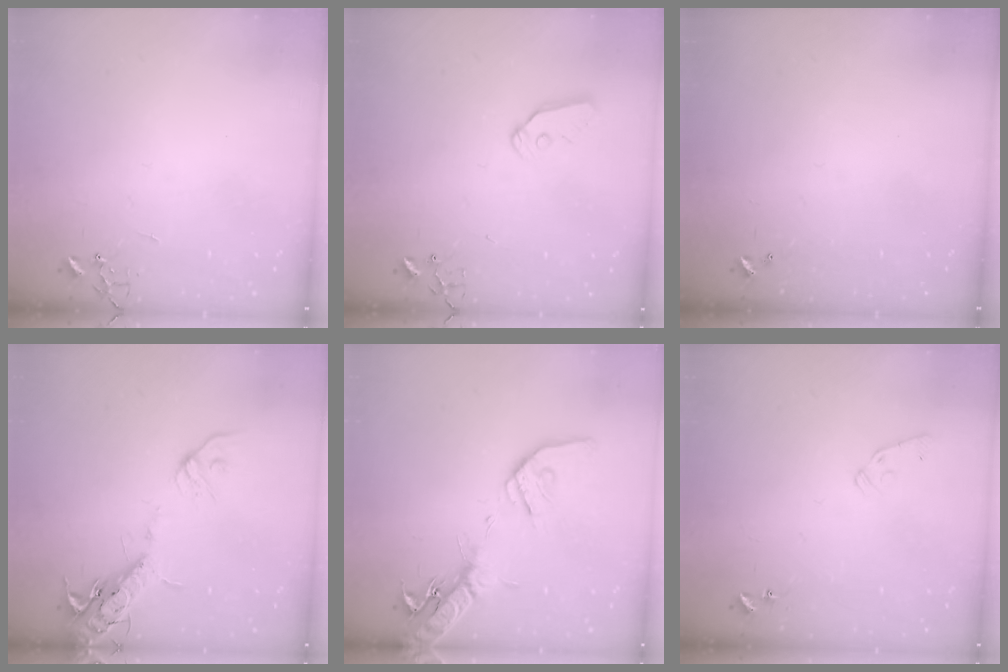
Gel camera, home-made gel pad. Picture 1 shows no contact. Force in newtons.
{"total": 7.7, "press": 7.7, "slide": 0.4}
{"total": 0.0}
{"total": 16.3, "press": 16.0, "slide": 3.3}
{"total": 19.4, "press": 19.1, "slide": 3.5}
{"total": 8.0, "press": 7.9, "slide": 0.7}